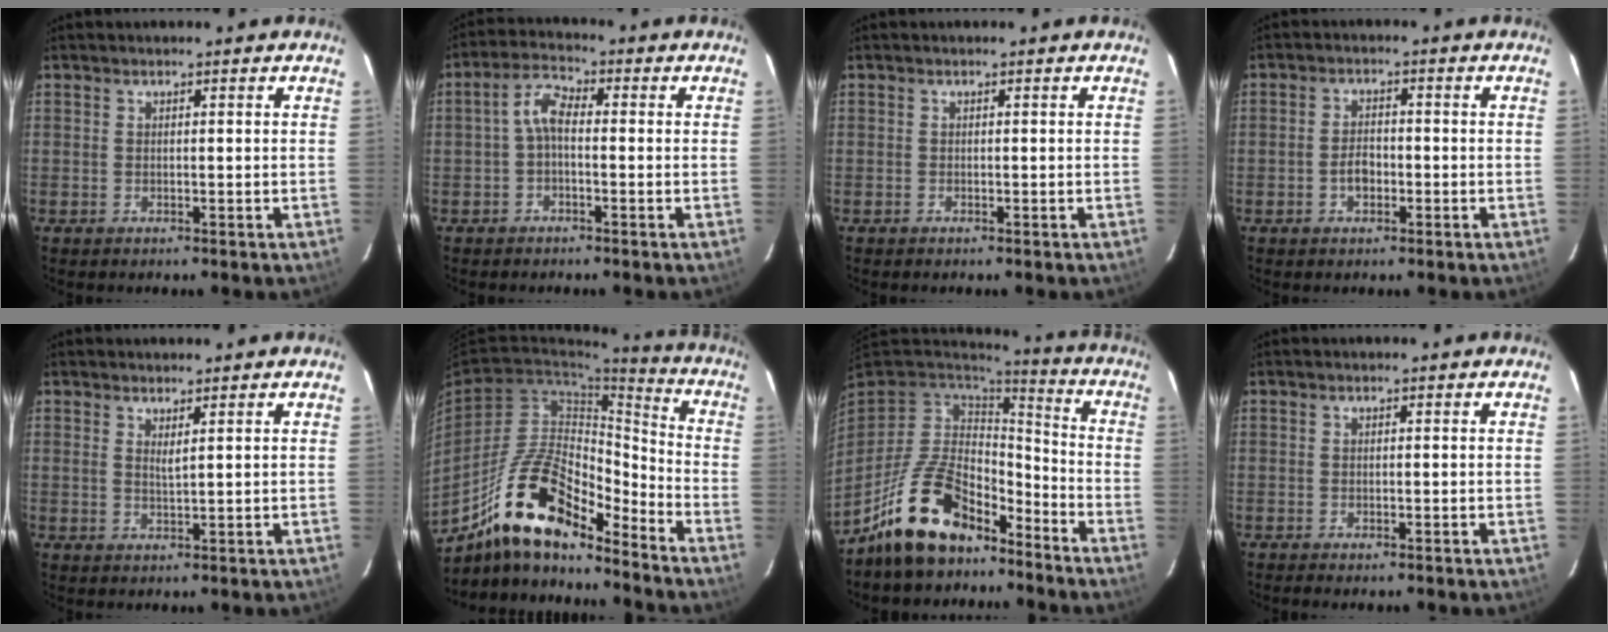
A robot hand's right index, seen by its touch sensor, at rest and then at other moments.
{"total": 4.2, "force": [-0.9, 2.0, 3.5], "torque": [-0.076, 0.018, -0.021]}
{"total": 0.0}
{"total": 3.3, "force": [-1.3, 2.1, 2.2], "torque": [-0.043, 0.006, -0.021]}
{"total": 1.6, "force": [1.0, 0.0, 1.2], "torque": [-0.022, -0.003, 0.017]}
{"total": 18.5, "force": [-13.1, 6.0, 11.6], "torque": [-0.211, 0.007, -0.243]}
{"total": 16.2, "force": [-11.3, 8.0, 8.3], "torque": [-0.182, 0.009, -0.186]}
{"total": 1.0, "force": [-0.8, 0.3, 0.5], "torque": [-0.009, -0.003, -0.015]}